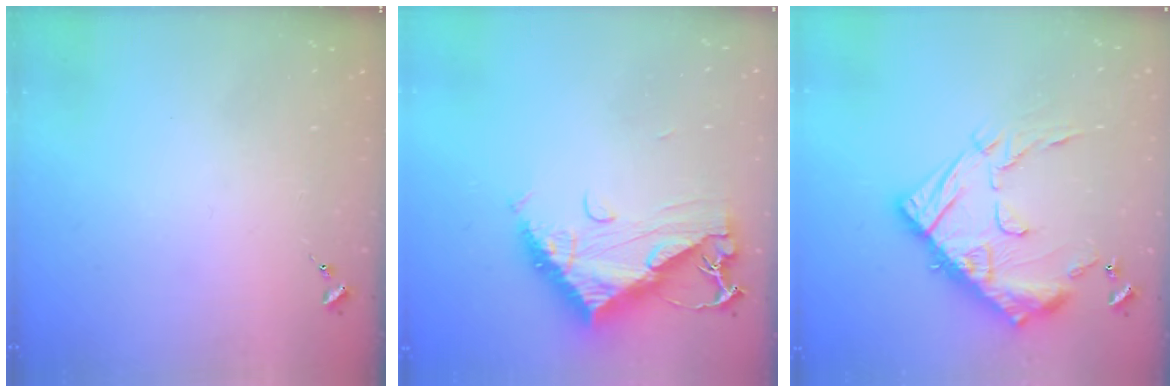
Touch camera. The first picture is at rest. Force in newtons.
{"total": 11.6, "press": 11.6, "slide": 1.1}
{"total": 20.3, "press": 20.3, "slide": 1.1}